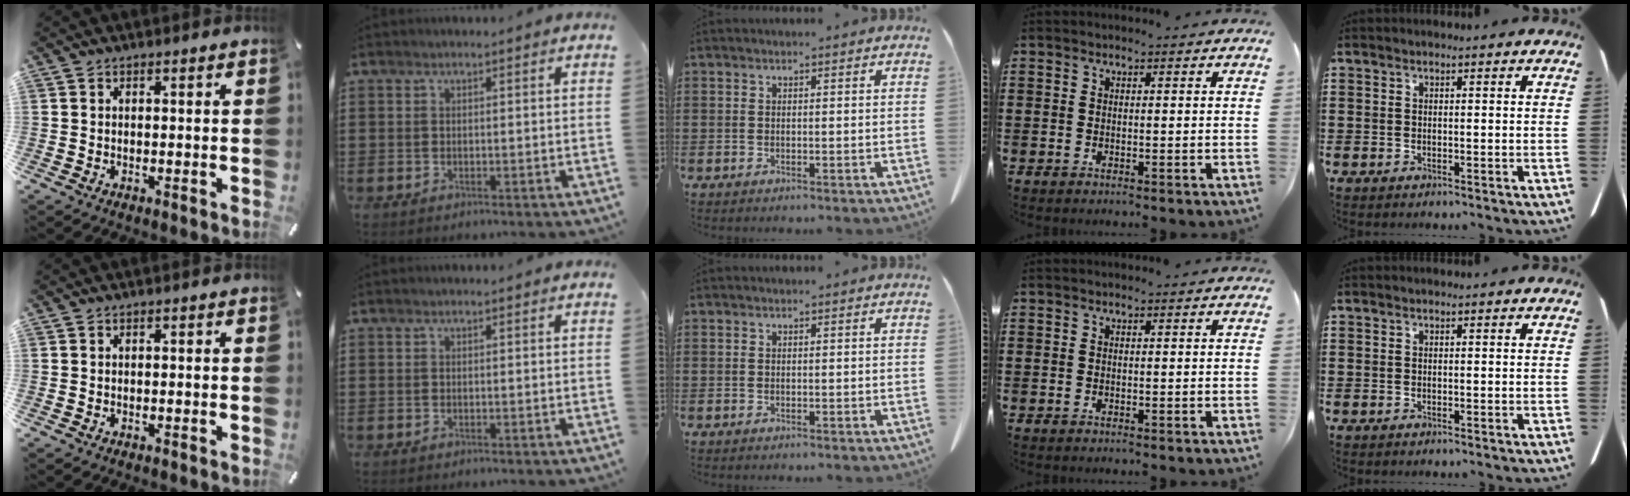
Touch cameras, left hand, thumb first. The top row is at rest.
{}